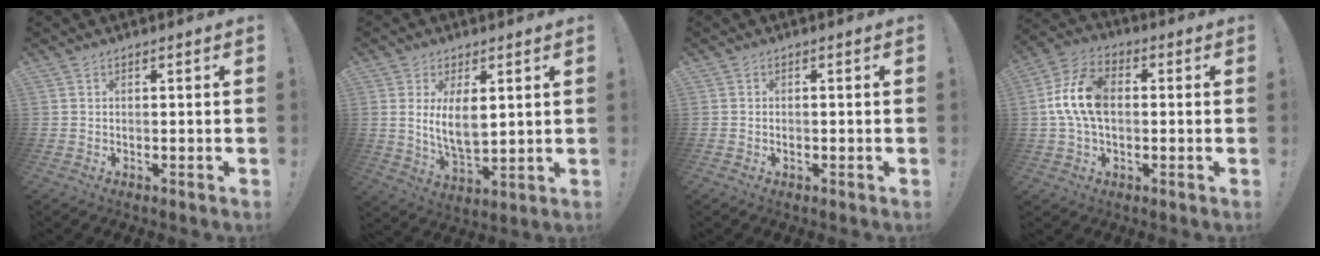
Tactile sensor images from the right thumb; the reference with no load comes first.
{"total": 9.2, "force": [2.4, 4.8, 7.5], "torque": [-0.142, -0.015, 0.040]}
{"total": 0.7, "force": [-0.6, 0.1, 0.3], "torque": [-0.007, 0.001, -0.010]}
{"total": 13.8, "force": [0.7, 8.6, 10.7], "torque": [-0.203, 0.009, 0.015]}